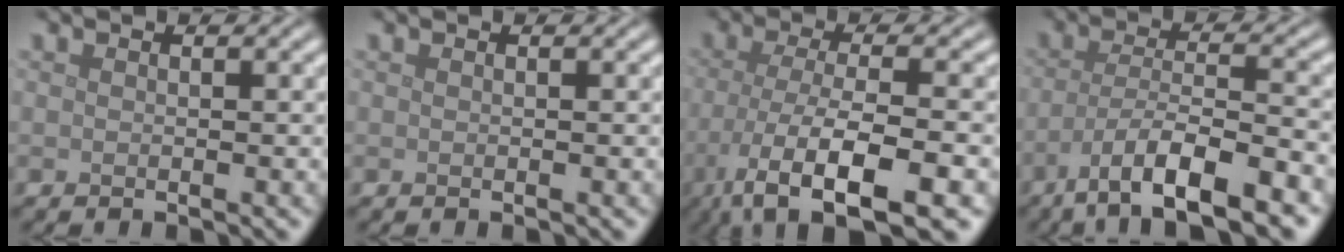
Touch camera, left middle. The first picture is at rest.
{"total": 0.0}
{"total": 9.7, "force": [-5.1, 2.9, 7.8], "torque": [-0.129, -0.016, -0.090]}
{"total": 8.6, "force": [-5.3, 2.1, 6.4], "torque": [-0.106, -0.005, -0.092]}